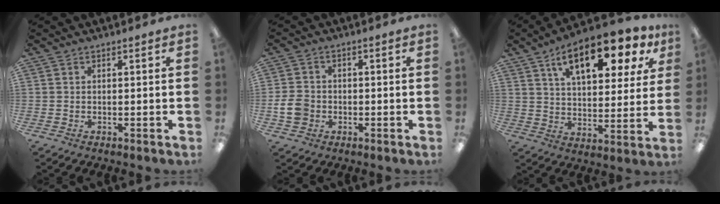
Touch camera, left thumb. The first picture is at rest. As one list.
[{"total": 5.9, "force": [-1.4, 4.8, 3.1], "torque": [-0.065, 0.004, -0.028]}, {"total": 16.8, "force": [9.7, 7.1, 11.7], "torque": [-0.181, -0.033, 0.158]}]